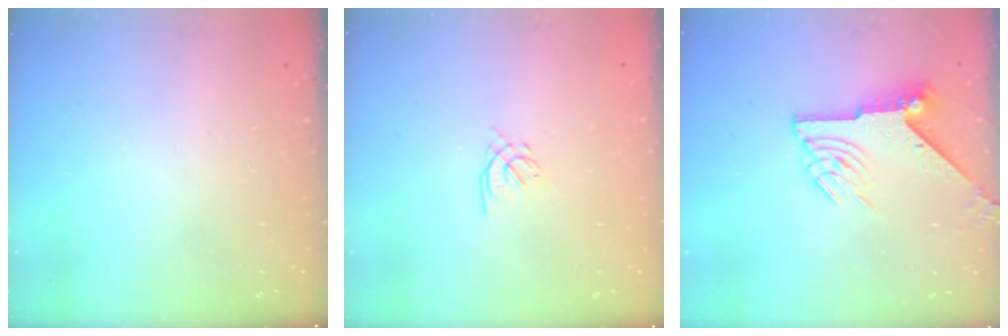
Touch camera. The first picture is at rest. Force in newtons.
{"total": 1.4, "press": 1.3, "slide": 0.5}
{"total": 9.2, "press": 9.2, "slide": 0.6}